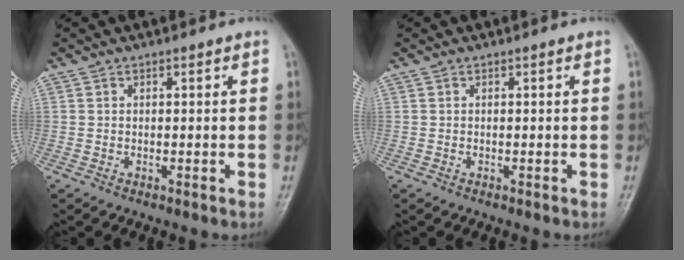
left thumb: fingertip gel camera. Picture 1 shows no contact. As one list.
[{"total": 0.0}]